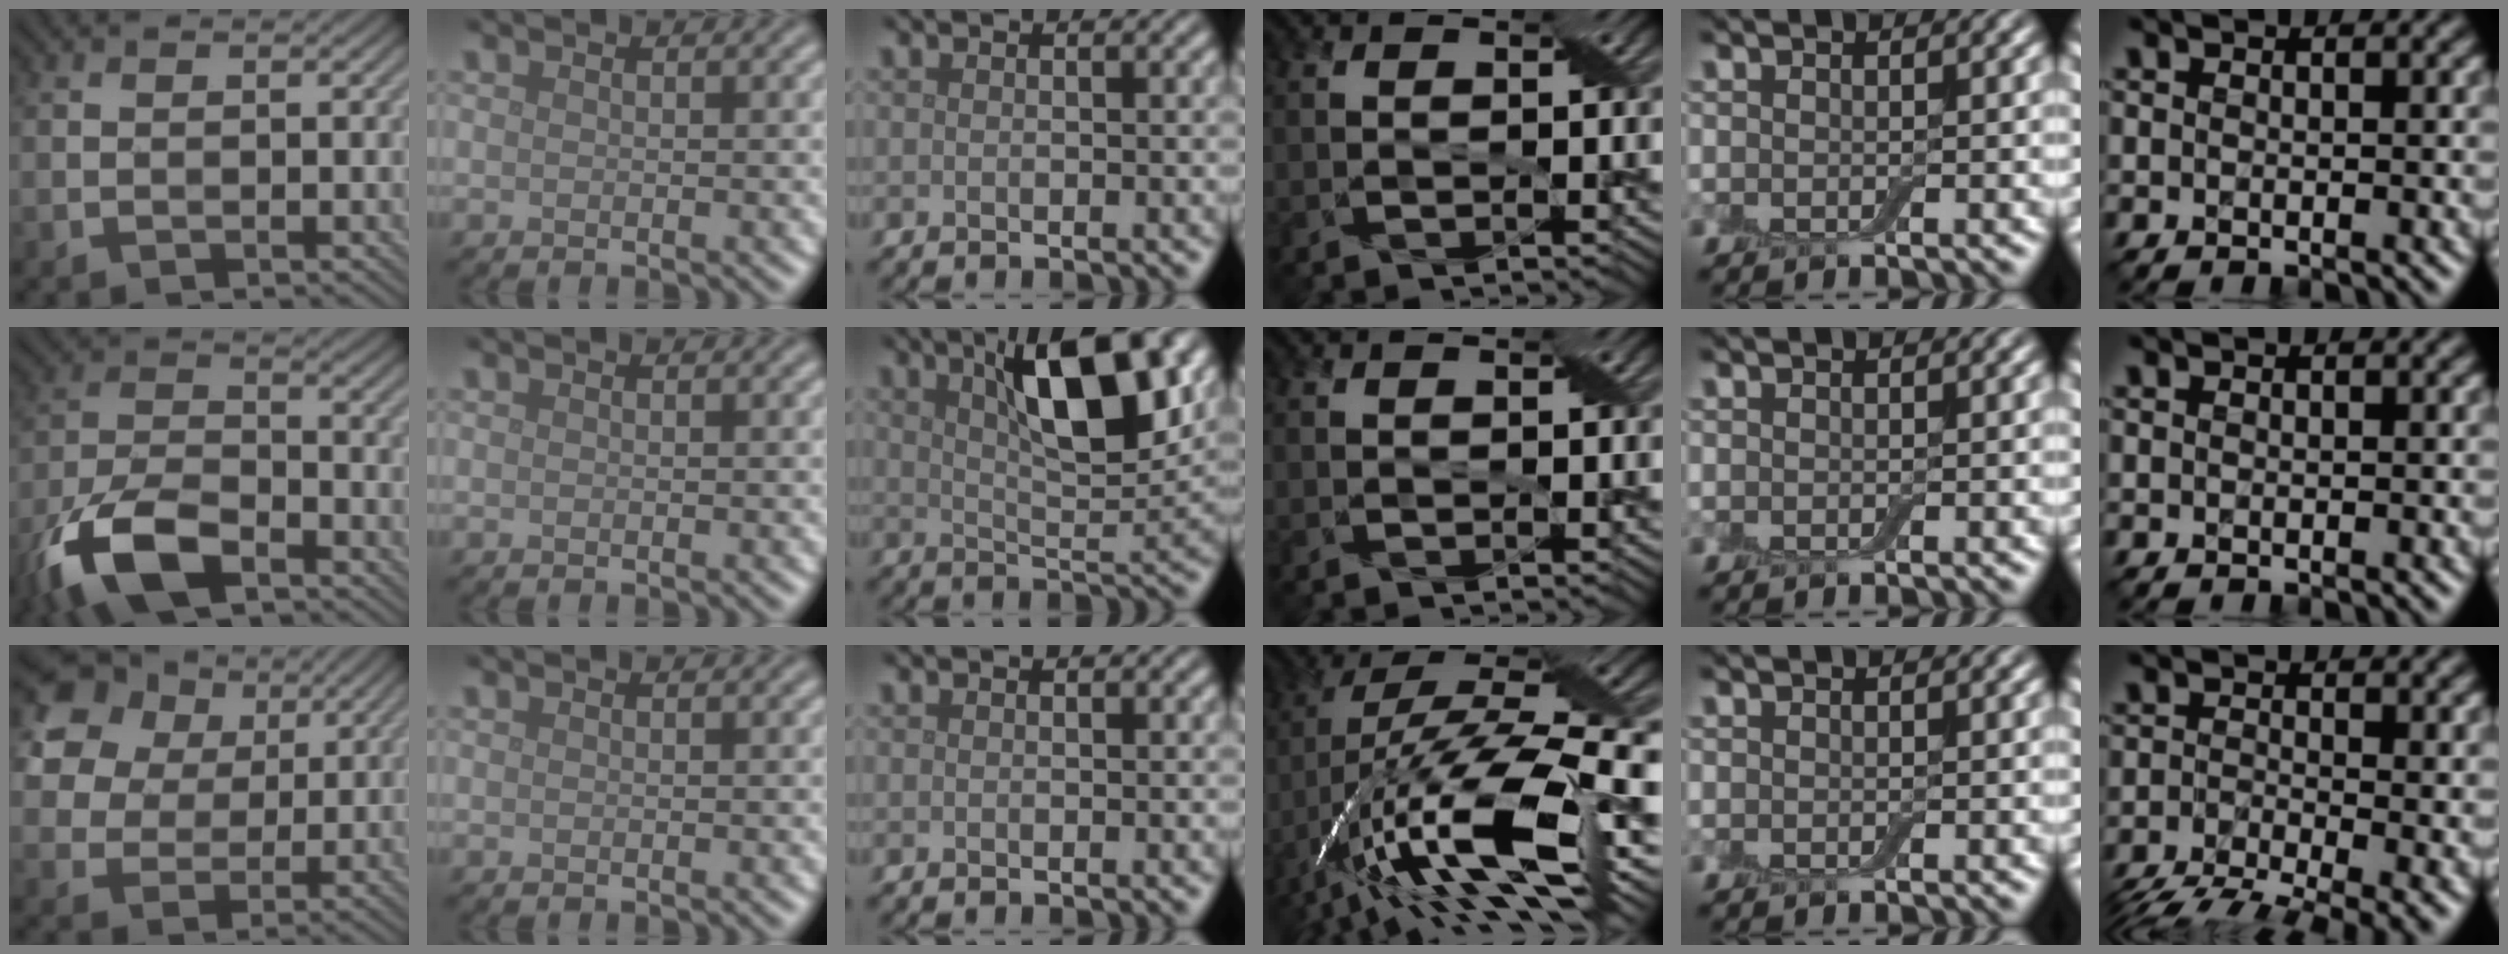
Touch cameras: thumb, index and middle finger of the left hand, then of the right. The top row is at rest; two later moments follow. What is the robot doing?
{"motion": "open", "object": "airpods case & airpods"}